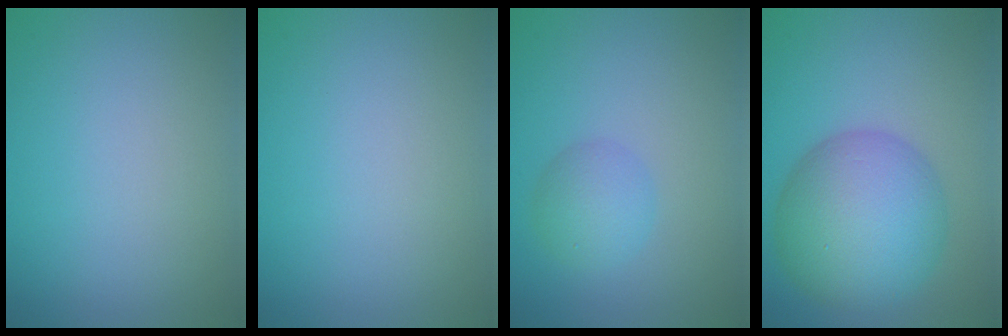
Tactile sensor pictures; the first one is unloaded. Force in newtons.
{"total": 0.0}
{"total": 2.7, "press": 2.7, "slide": 0.1}
{"total": 9.8, "press": 9.8, "slide": 0.3}